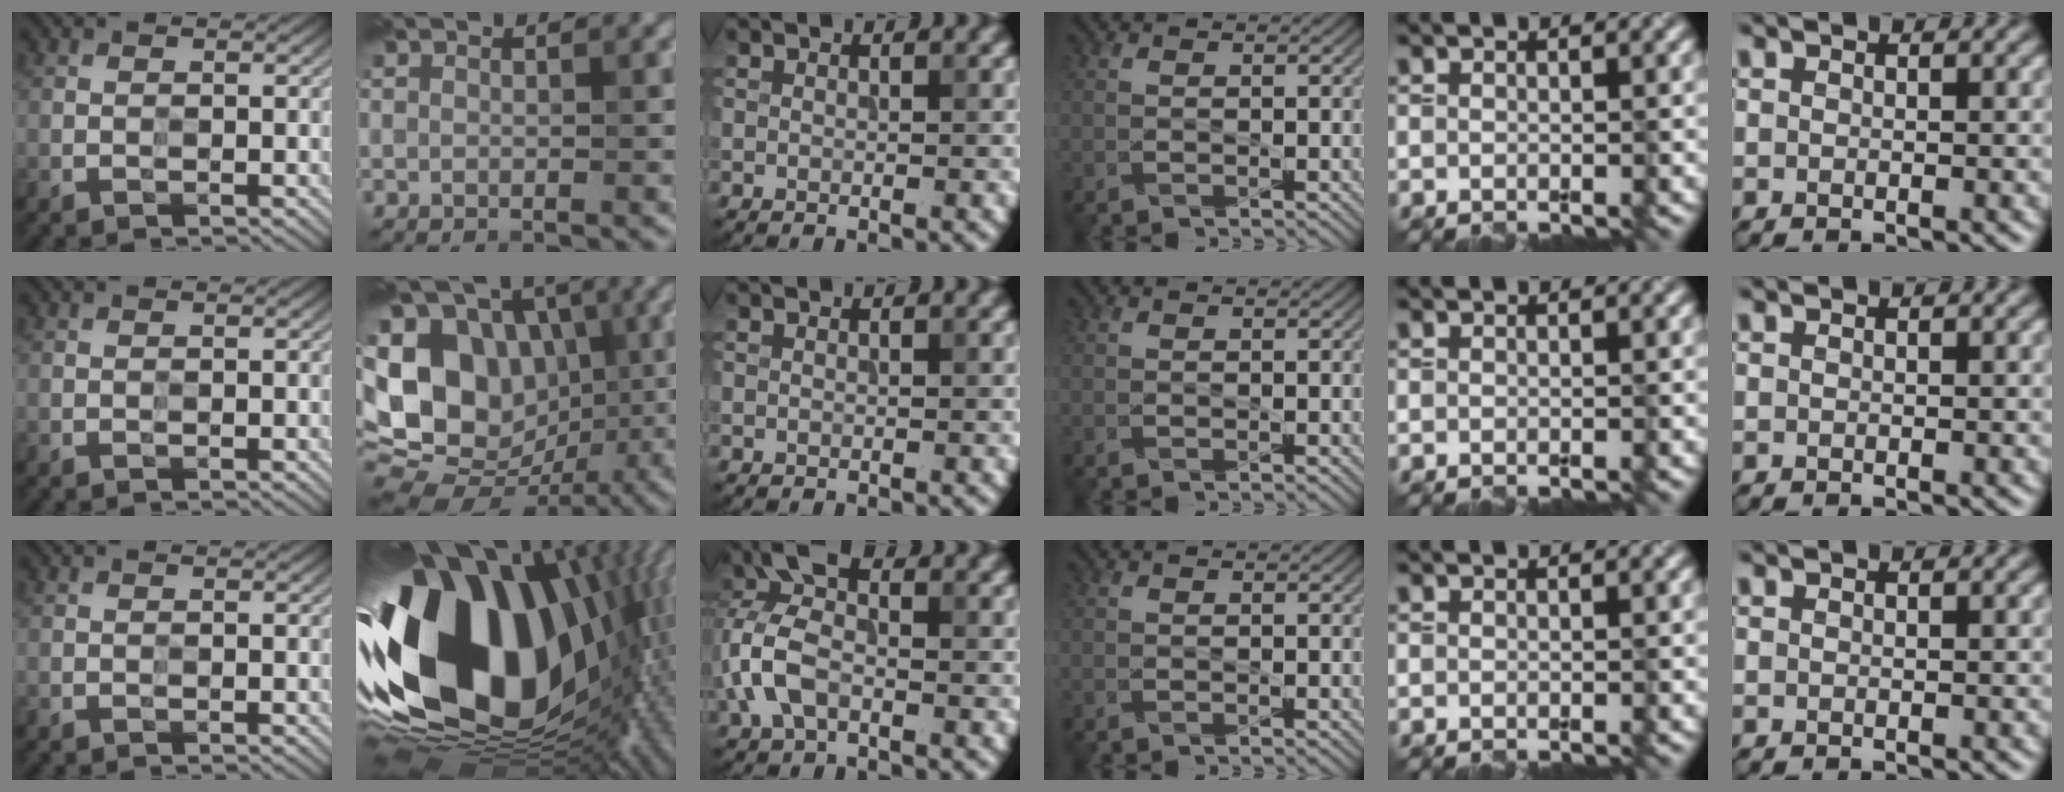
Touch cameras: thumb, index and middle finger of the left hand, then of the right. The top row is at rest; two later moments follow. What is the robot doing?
{"motion": "wipe", "object": "paper plate"}